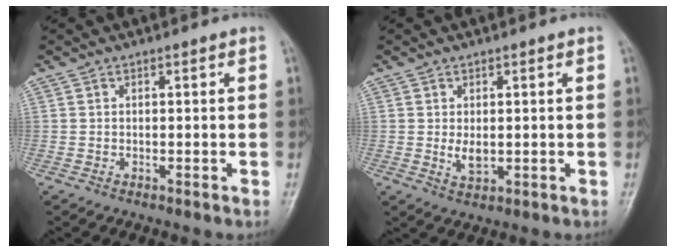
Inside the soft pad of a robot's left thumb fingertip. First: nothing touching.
{"total": 2.8, "force": [0.3, 1.7, 2.2], "torque": [-0.034, -0.009, 0.011]}